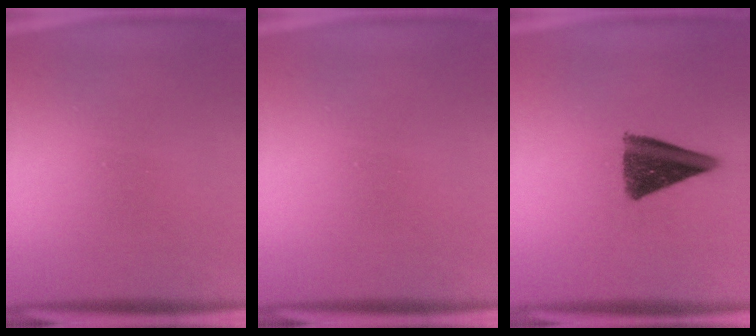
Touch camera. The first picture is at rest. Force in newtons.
{"total": 0.0}
{"total": 10.6}